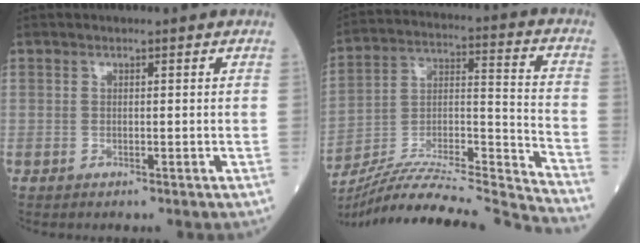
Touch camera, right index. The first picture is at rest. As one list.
[{"total": 25.5, "force": [-24.1, -1.4, 8.3], "torque": [-0.139, -0.006, -0.379]}]